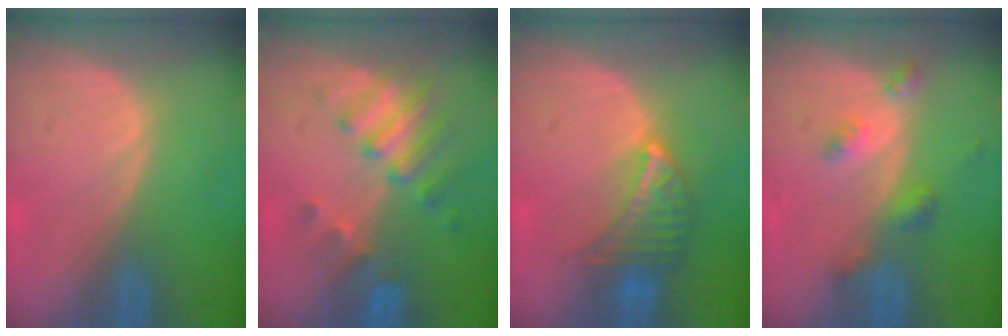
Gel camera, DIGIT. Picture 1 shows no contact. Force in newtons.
{"total": 7.6, "press": 6.7, "slide": 3.6}
{"total": 6.8, "press": 6.2, "slide": 2.8}
{"total": 4.3, "press": 3.8, "slide": 1.9}